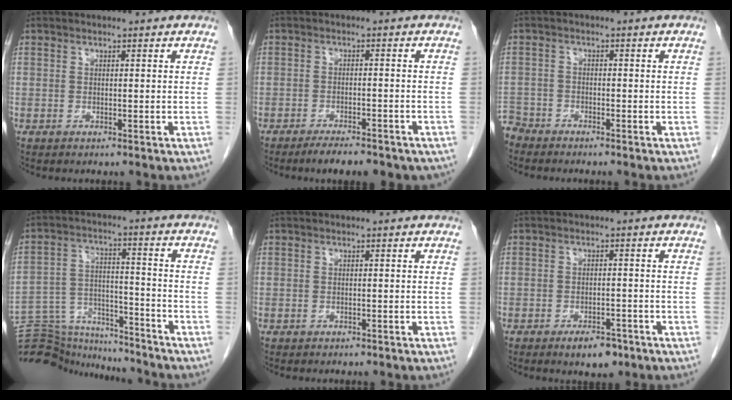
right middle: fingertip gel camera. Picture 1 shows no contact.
{"total": 7.2, "force": [-5.9, 2.0, 3.7], "torque": [-0.044, -0.003, -0.077]}
{"total": 3.9, "force": [-3.7, 1.3, -0.3], "torque": [0.004, -0.006, -0.077]}
{"total": 16.4, "force": [-15.8, 2.9, 2.9], "torque": [-0.063, 0.028, -0.249]}
{"total": 0.0}
{"total": 4.1, "force": [-2.7, 1.8, 2.4], "torque": [-0.034, 0.001, -0.033]}